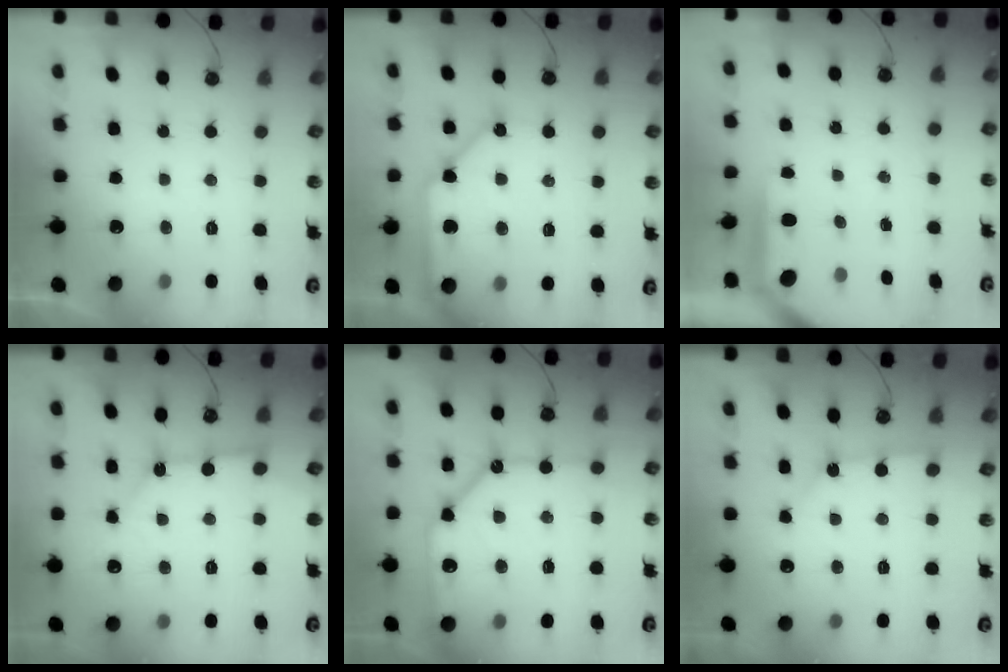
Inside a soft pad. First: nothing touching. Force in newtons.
{"total": 13.3, "press": 13.2, "slide": 2.0}
{"total": 4.0, "press": 4.0, "slide": 0.3}
{"total": 10.0, "press": 10.0, "slide": 1.0}
{"total": 20.0, "press": 19.9, "slide": 2.3}
{"total": 2.4, "press": 2.4, "slide": 0.3}